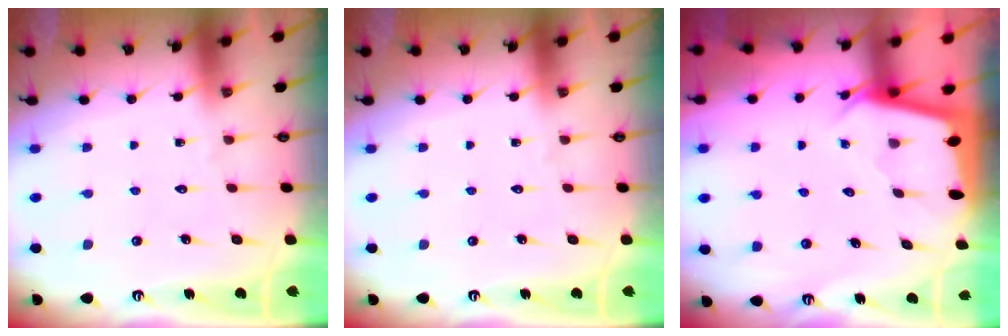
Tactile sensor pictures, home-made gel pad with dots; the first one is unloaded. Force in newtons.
{"total": 0.0}
{"total": 2.1, "press": 2.1, "slide": 0.2}